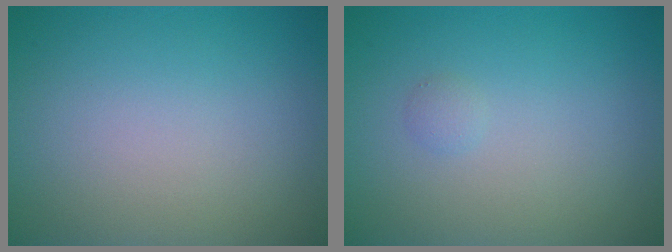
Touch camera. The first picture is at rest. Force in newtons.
{"total": 0.6, "press": 0.6, "slide": 0.1}